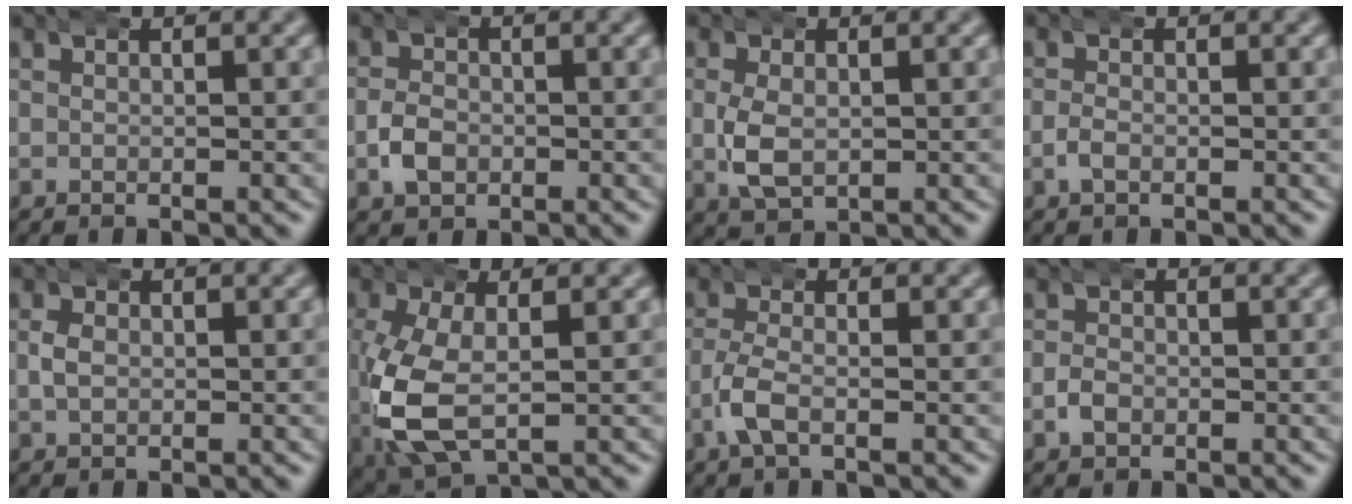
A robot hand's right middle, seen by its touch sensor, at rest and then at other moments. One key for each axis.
{"total": 2.1, "fx": -0.8, "fy": 1.6, "fz": 1.2, "tx": -0.030, "ty": -0.002, "tz": -0.013}
{"total": 3.4, "fx": -0.3, "fy": 2.3, "fz": 2.5, "tx": -0.066, "ty": -0.010, "tz": 0.006}
{"total": 1.2, "fx": -0.7, "fy": 0.6, "fz": 0.7, "tx": -0.021, "ty": -0.002, "tz": -0.012}
{"total": 1.4, "fx": -0.1, "fy": 1.0, "fz": 0.9, "tx": -0.024, "ty": -0.001, "tz": 0.001}
{"total": 7.5, "fx": -0.8, "fy": 4.7, "fz": 5.8, "tx": -0.163, "ty": -0.029, "tz": 0.011}
{"total": 2.9, "fx": -1.2, "fy": 1.2, "fz": 2.4, "tx": -0.061, "ty": -0.006, "tz": -0.019}
{"total": 1.3, "fx": -0.7, "fy": 0.9, "fz": 0.6, "tx": -0.018, "ty": -0.001, "tz": -0.011}